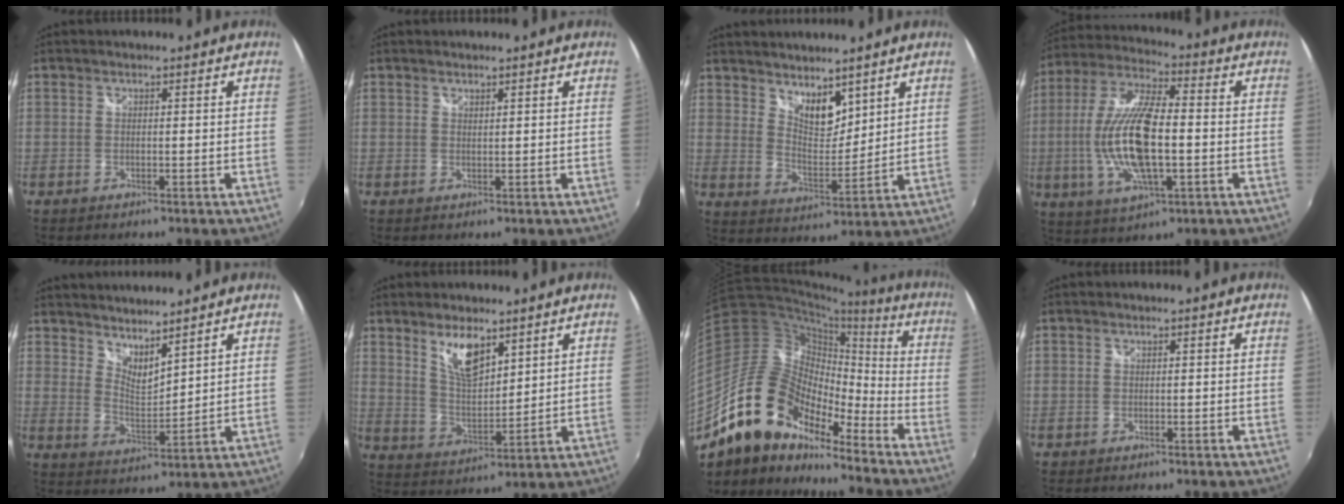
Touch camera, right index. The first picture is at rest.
{"total": 0.7, "force": [0.7, 0.1, 0.2], "torque": [-0.002, -0.001, 0.012]}
{"total": 7.2, "force": [5.6, 3.0, 3.3], "torque": [-0.041, -0.004, 0.101]}
{"total": 16.8, "force": [-2.2, 5.7, 15.7], "torque": [-0.314, -0.004, -0.038]}
{"total": 7.4, "force": [6.6, 1.6, 3.1], "torque": [-0.046, -0.008, 0.117]}
{"total": 8.4, "force": [5.4, 3.2, 5.6], "torque": [-0.099, -0.002, 0.108]}
{"total": 18.6, "force": [-13.6, 8.9, 9.0], "torque": [-0.166, 0.006, -0.255]}
{"total": 0.5, "force": [-0.1, 0.5, 0.0], "torque": [0.000, 0.002, -0.001]}